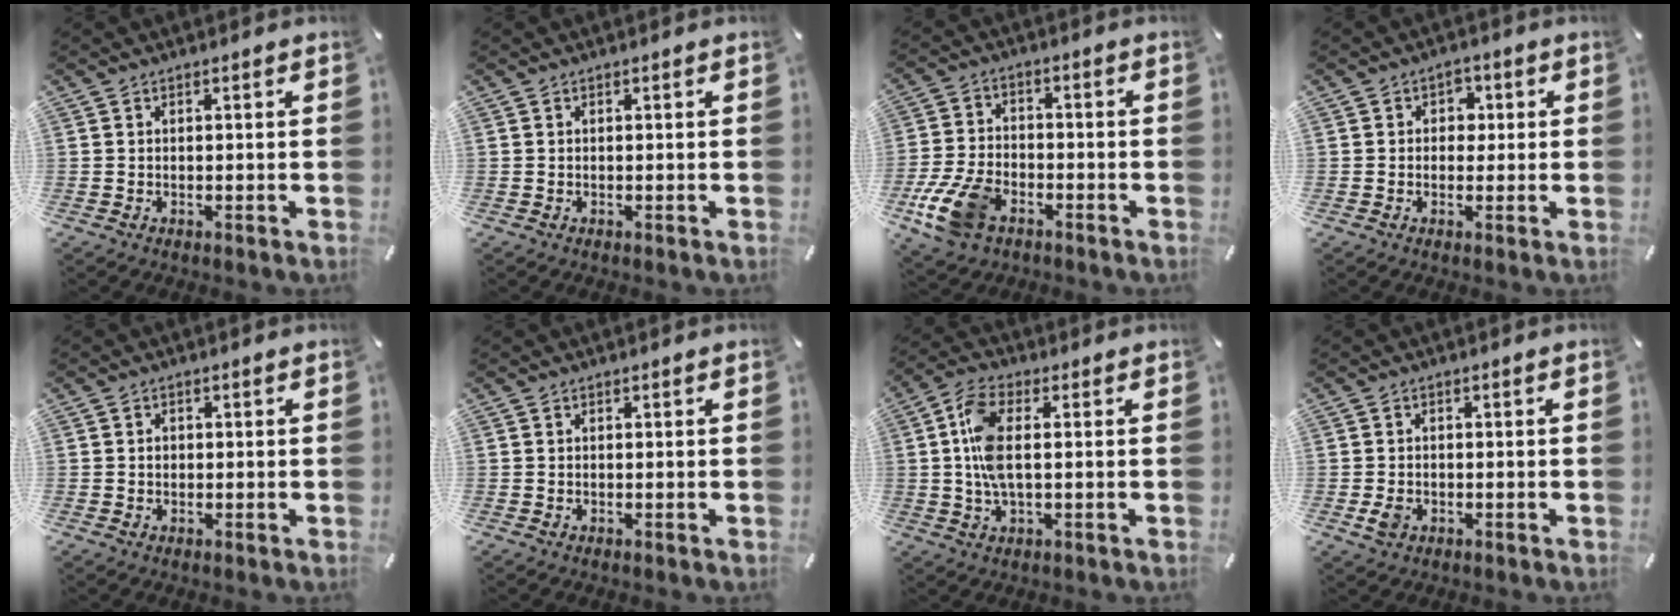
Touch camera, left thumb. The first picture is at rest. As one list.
[{"total": 0.0}, {"total": 11.5, "force": [-5.8, 7.1, 6.9], "torque": [-0.146, 0.024, -0.105]}, {"total": 3.6, "force": [-0.1, 3.2, 1.6], "torque": [-0.013, 0.001, -0.011]}, {"total": 1.2, "force": [-0.1, 1.1, 0.6], "torque": [-0.005, 0.002, -0.005]}, {"total": 0.0}, {"total": 8.9, "force": [0.6, 3.9, 8.0], "torque": [-0.182, -0.004, 0.005]}, {"total": 2.8, "force": [-0.8, 2.1, 1.6], "torque": [-0.041, -0.002, -0.018]}]